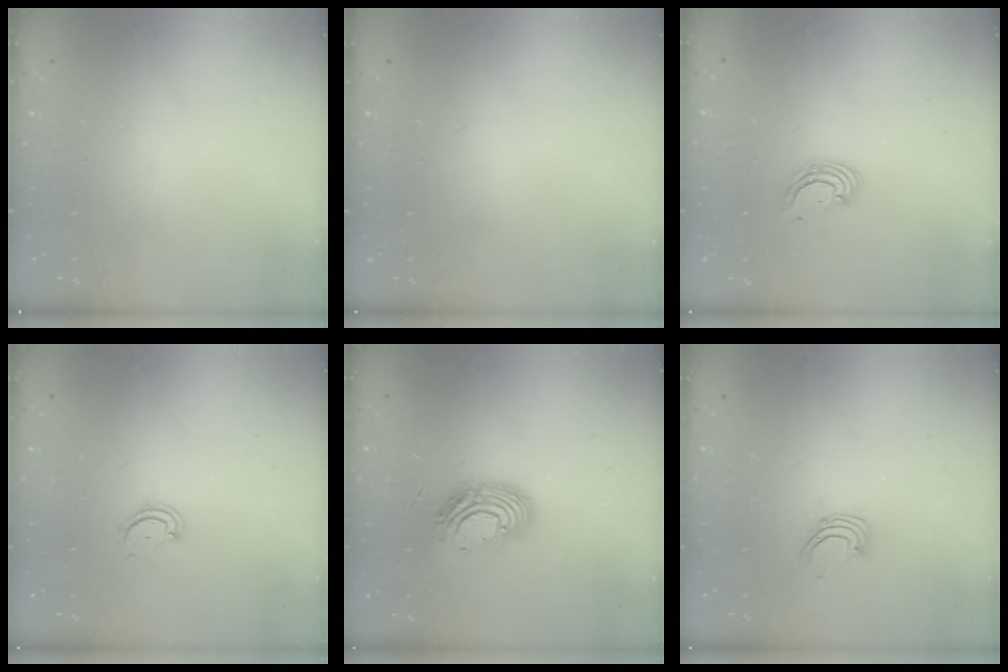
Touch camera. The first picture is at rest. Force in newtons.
{"total": 0.0}
{"total": 3.1, "press": 3.1, "slide": 0.1}
{"total": 2.6, "press": 2.6, "slide": 0.3}
{"total": 12.3, "press": 12.3, "slide": 1.0}
{"total": 2.9, "press": 2.9, "slide": 0.3}